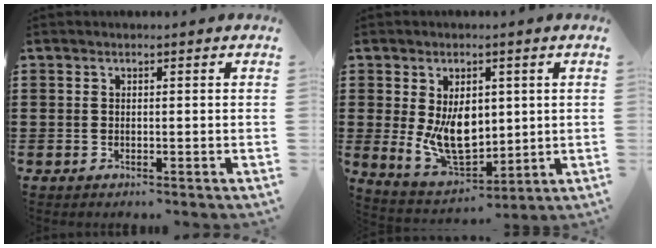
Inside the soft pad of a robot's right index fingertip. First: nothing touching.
{"total": 9.0, "force": [0.5, 5.9, 6.8], "torque": [-0.124, 0.000, 0.010]}